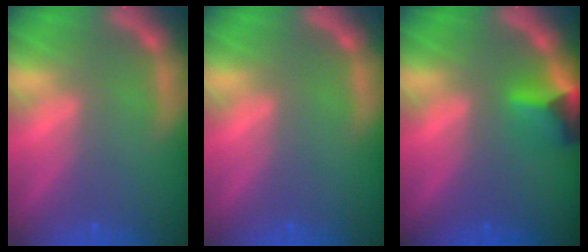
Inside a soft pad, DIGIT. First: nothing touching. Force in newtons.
{"total": 0.0}
{"total": 3.9}